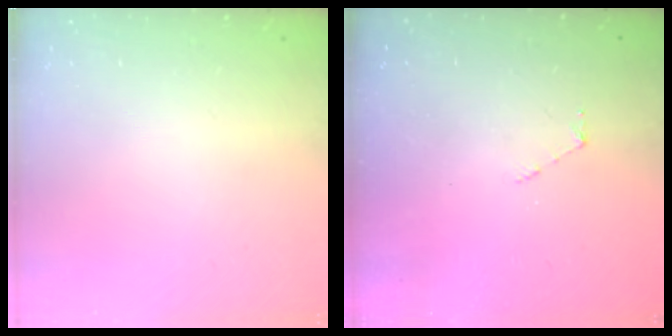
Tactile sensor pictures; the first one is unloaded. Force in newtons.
{"total": 2.9, "press": 2.9, "slide": 0.3}